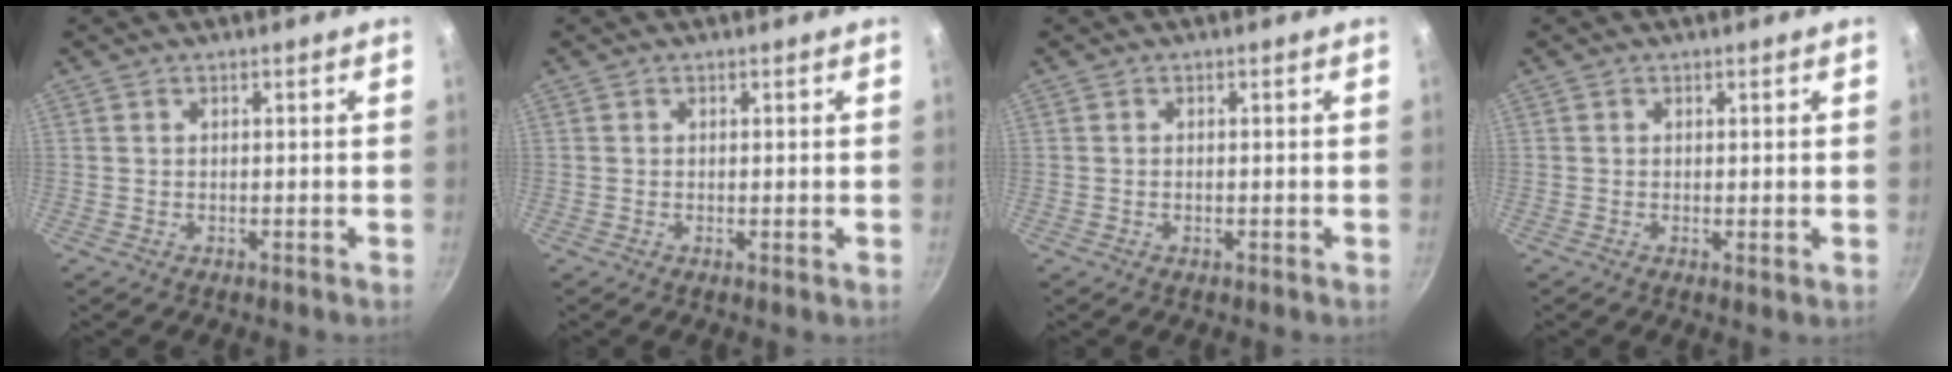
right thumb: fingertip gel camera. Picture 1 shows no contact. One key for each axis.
{"total": 0.0}
{"total": 0.6, "fx": -0.2, "fy": 0.3, "fz": 0.4, "tx": -0.008, "ty": 0.002, "tz": -0.004}
{"total": 0.7, "fx": 0.2, "fy": 0.3, "fz": 0.7, "tx": -0.010, "ty": -0.008, "tz": -0.001}